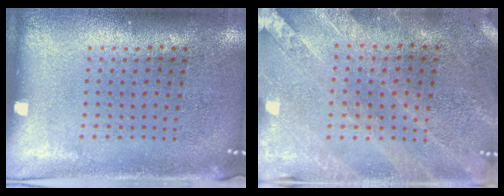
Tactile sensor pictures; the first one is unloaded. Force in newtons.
{"total": 0.5, "press": 0.5, "slide": 0.2}